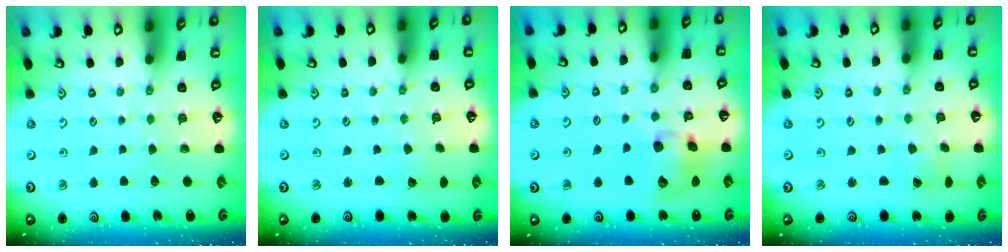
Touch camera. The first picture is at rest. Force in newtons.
{"total": 1.1, "press": 1.1, "slide": 0.1}
{"total": 12.8, "press": 12.6, "slide": 1.9}
{"total": 1.0, "press": 1.0, "slide": 0.1}